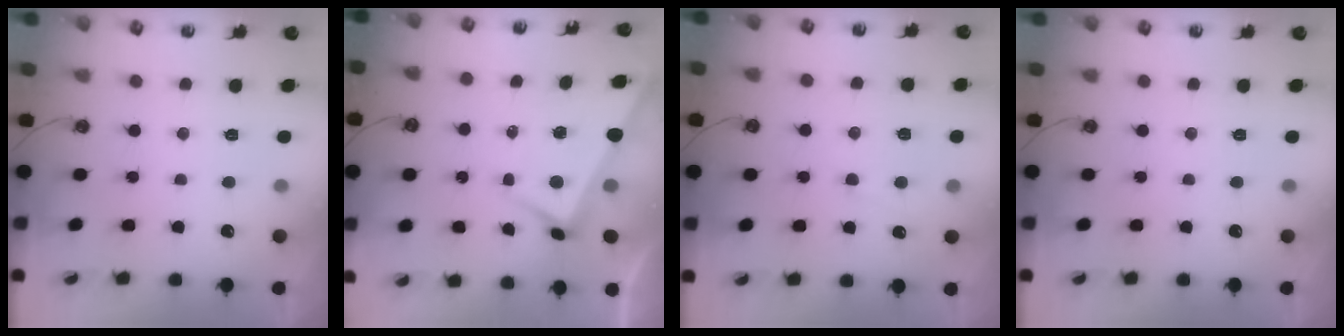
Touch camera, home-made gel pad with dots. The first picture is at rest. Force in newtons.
{"total": 2.8, "press": 2.8, "slide": 0.6}
{"total": 1.2, "press": 1.1, "slide": 0.6}
{"total": 0.0}